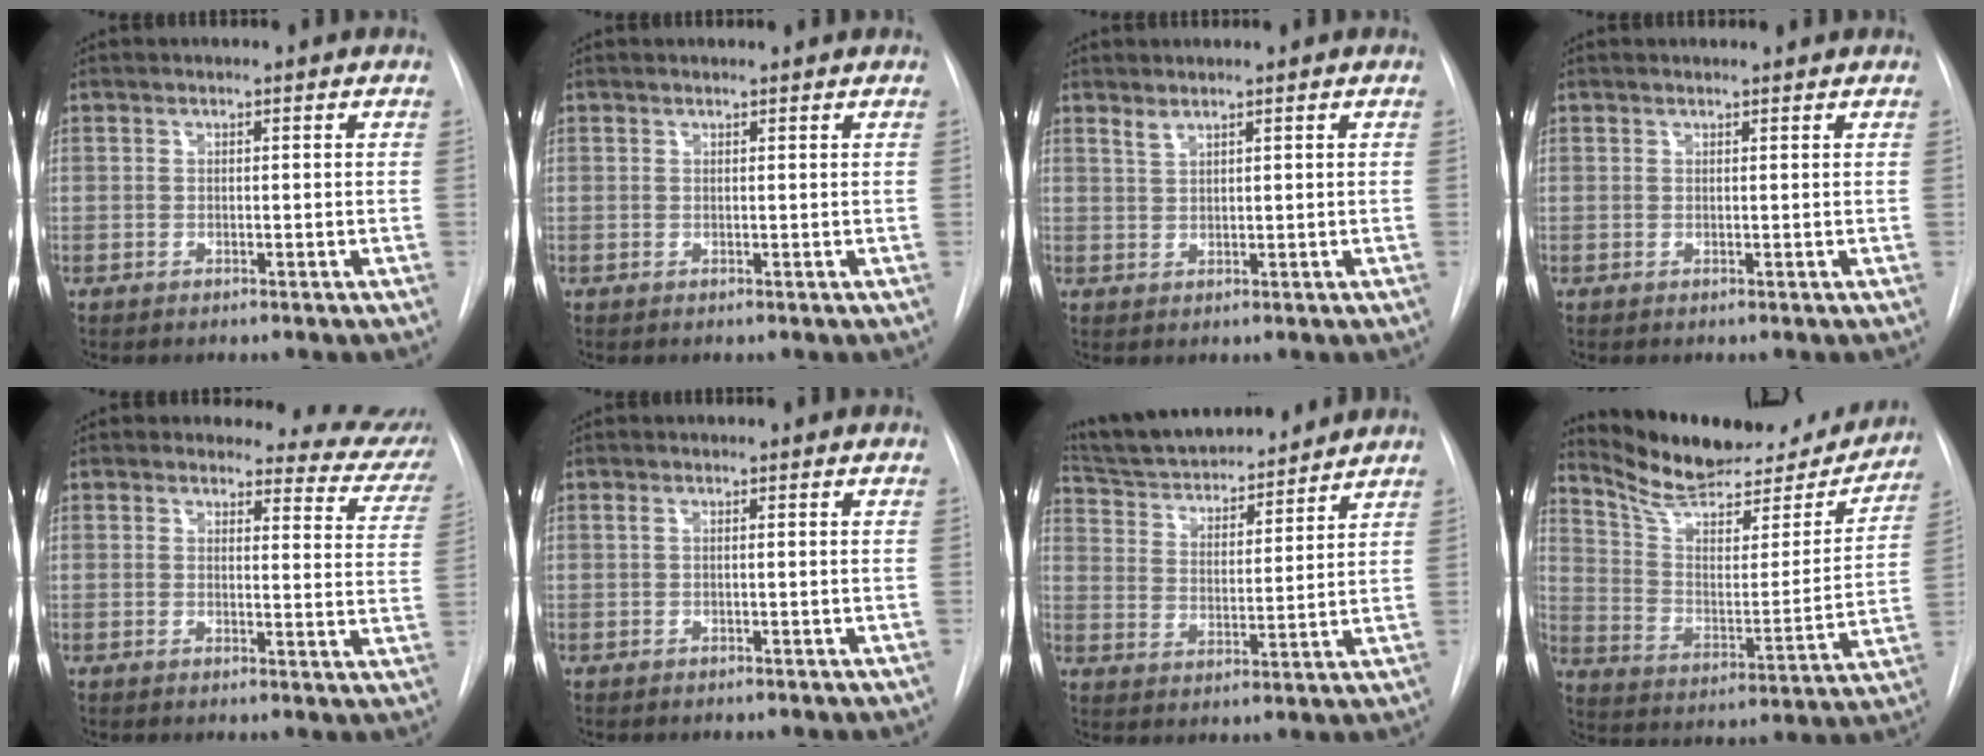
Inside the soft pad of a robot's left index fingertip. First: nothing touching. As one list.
[{"total": 1.3, "force": [1.3, 0.1, 0.0], "torque": [-0.004, 0.005, 0.019]}, {"total": 1.4, "force": [1.2, 0.0, 0.6], "torque": [-0.013, -0.001, 0.028]}, {"total": 1.7, "force": [1.7, 0.1, 0.1], "torque": [-0.004, 0.007, 0.024]}, {"total": 11.1, "force": [10.5, 3.5, 0.7], "torque": [0.038, -0.065, 0.078]}, {"total": 0.6, "force": [0.0, 0.0, 0.6], "torque": [-0.016, 0.005, 0.002]}, {"total": 17.2, "force": [15.9, 3.2, 5.8], "torque": [-0.094, 0.015, 0.260]}, {"total": 22.7, "force": [20.7, 5.7, 7.5], "torque": [-0.108, -0.027, 0.301]}]